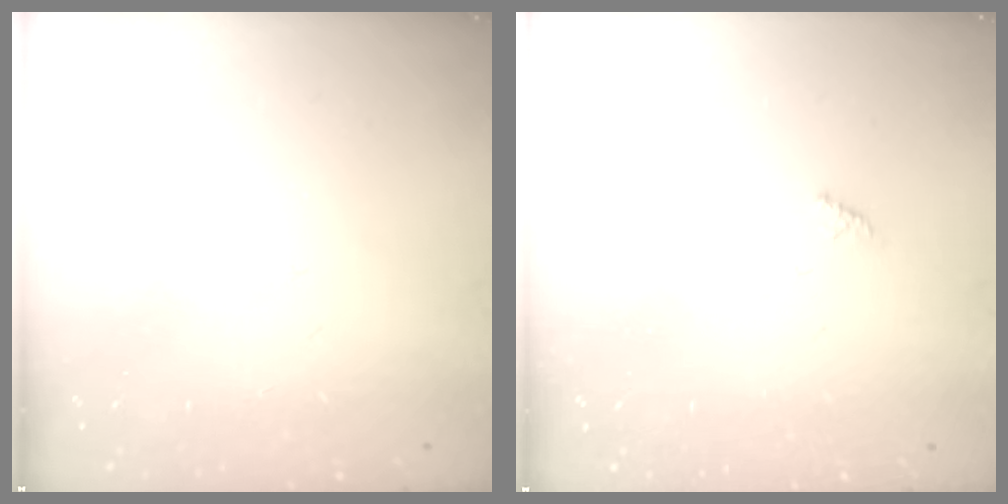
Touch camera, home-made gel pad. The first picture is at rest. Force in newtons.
{"total": 1.5, "press": 1.4, "slide": 0.4}